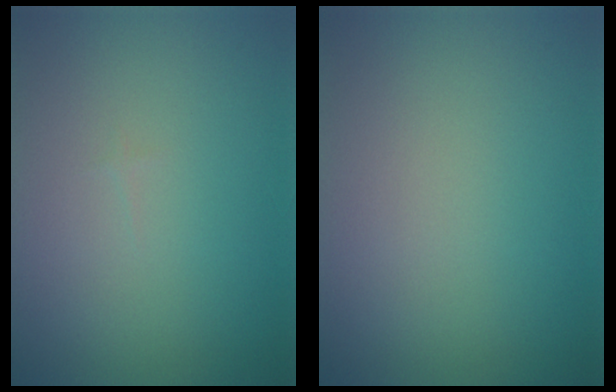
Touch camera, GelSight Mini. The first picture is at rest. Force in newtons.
{"total": 0.0}